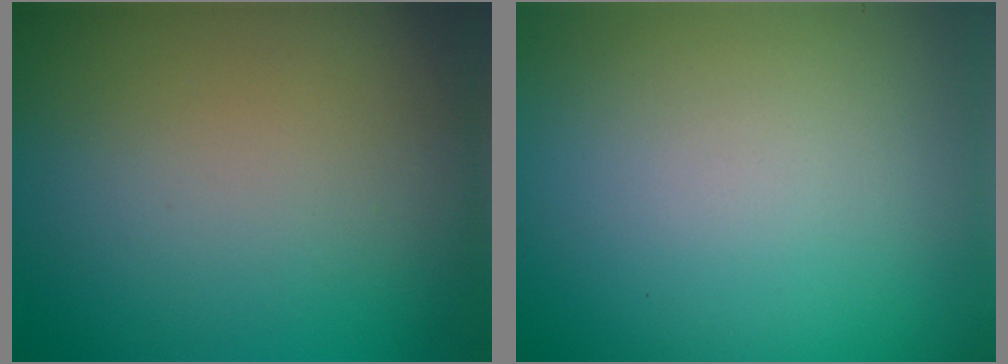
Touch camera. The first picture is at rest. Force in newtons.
{"total": 0.0}